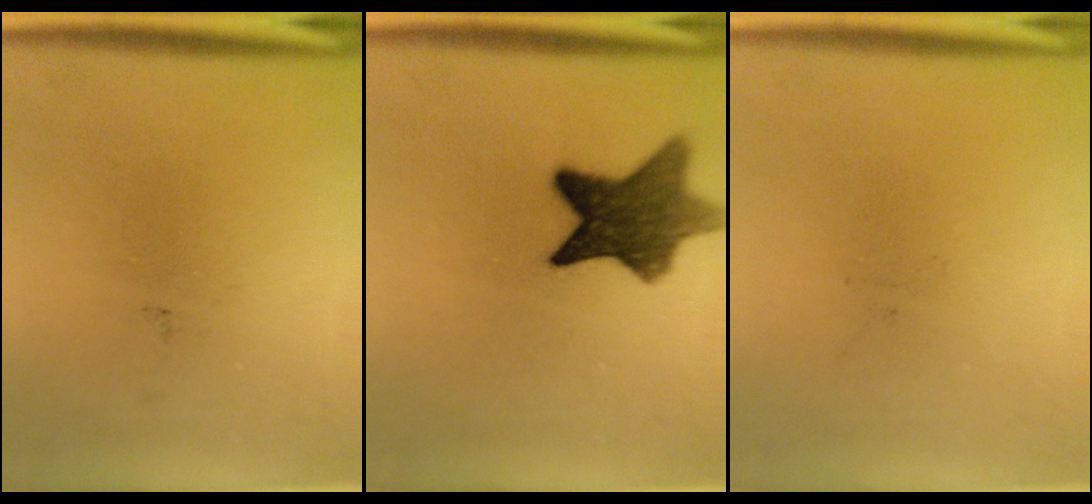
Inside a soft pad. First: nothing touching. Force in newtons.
{"total": 10.5}
{"total": 0.0}